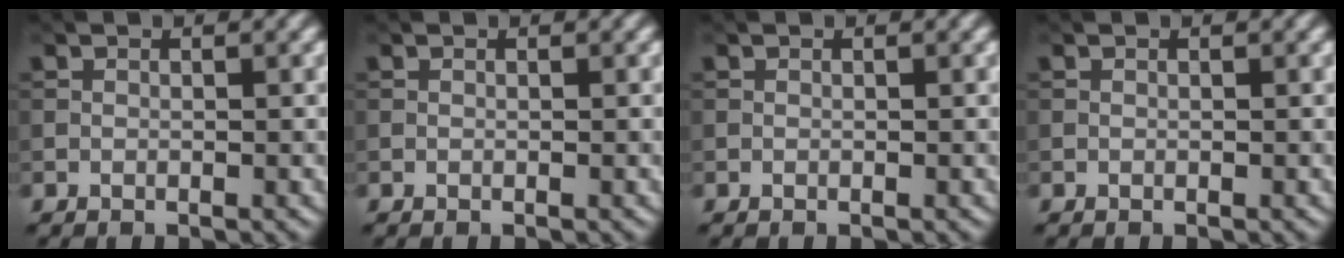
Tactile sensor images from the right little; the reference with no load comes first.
{"total": 0.0}
{"total": 0.0}
{"total": 0.0}